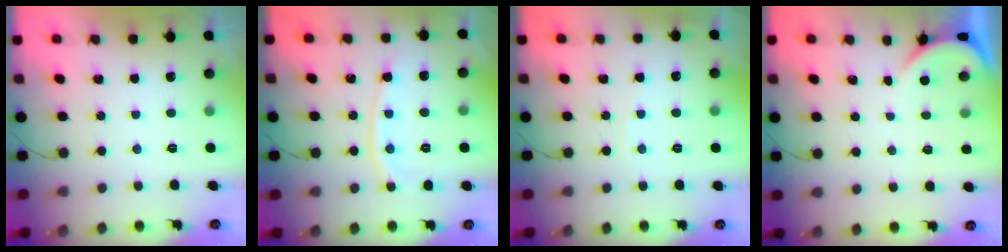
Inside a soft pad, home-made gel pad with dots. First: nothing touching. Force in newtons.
{"total": 8.9, "press": 8.9, "slide": 1.0}
{"total": 2.8, "press": 2.8, "slide": 0.3}
{"total": 0.0}